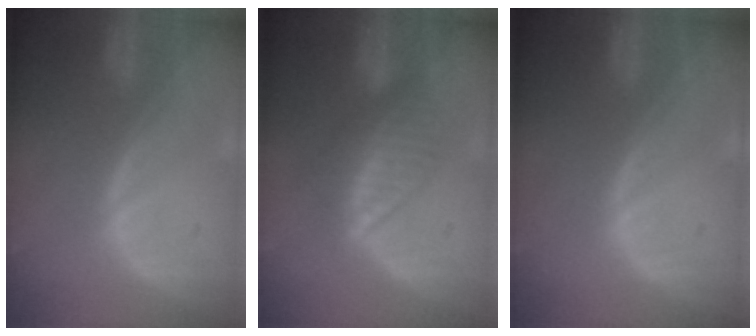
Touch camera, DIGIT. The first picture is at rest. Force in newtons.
{"total": 6.7, "press": 5.9, "slide": 3.1}
{"total": 0.0}